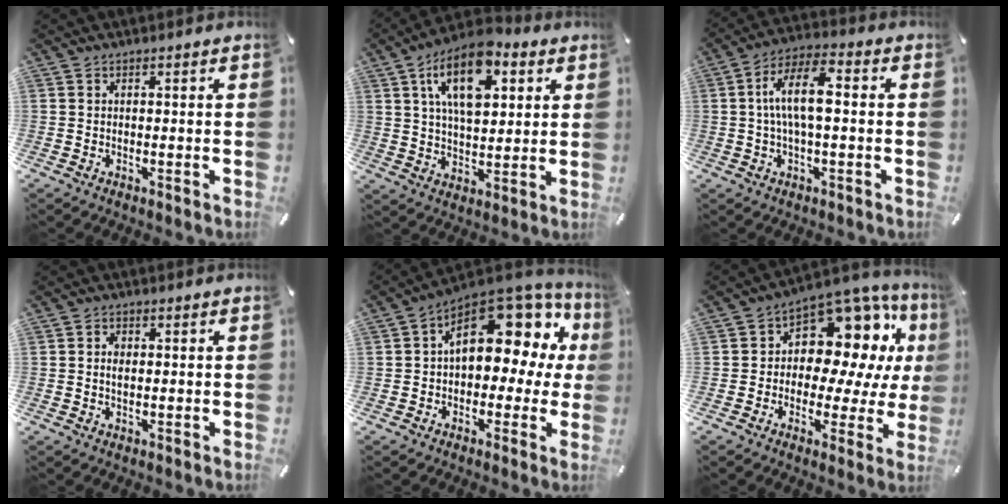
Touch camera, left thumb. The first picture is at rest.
{"total": 14.6, "force": [6.7, 8.1, 10.1], "torque": [-0.166, -0.012, 0.115]}
{"total": 10.3, "force": [0.3, 4.2, 9.4], "torque": [-0.180, 0.013, 0.007]}
{"total": 1.8, "force": [0.2, 1.3, 1.2], "torque": [-0.019, 0.002, 0.001]}
{"total": 15.6, "force": [6.1, 9.6, 10.8], "torque": [-0.136, -0.046, 0.104]}
{"total": 13.2, "force": [5.4, 8.8, 8.1], "torque": [-0.119, -0.060, 0.097]}